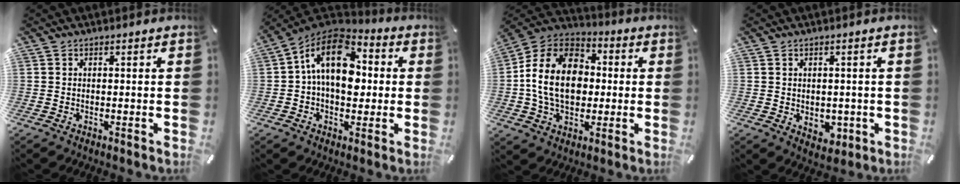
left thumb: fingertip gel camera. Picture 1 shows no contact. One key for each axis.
{"total": 15.5, "fx": 1.4, "fy": 10.6, "fz": 11.3, "tx": -0.201, "ty": 0.003, "tz": 0.020}
{"total": 16.4, "fx": -0.5, "fy": 12.6, "fz": 10.5, "tx": -0.235, "ty": 0.018, "tz": -0.013}
{"total": 3.6, "fx": -0.4, "fy": 3.1, "fz": 1.8, "tx": -0.007, "ty": -0.005, "tz": -0.008}